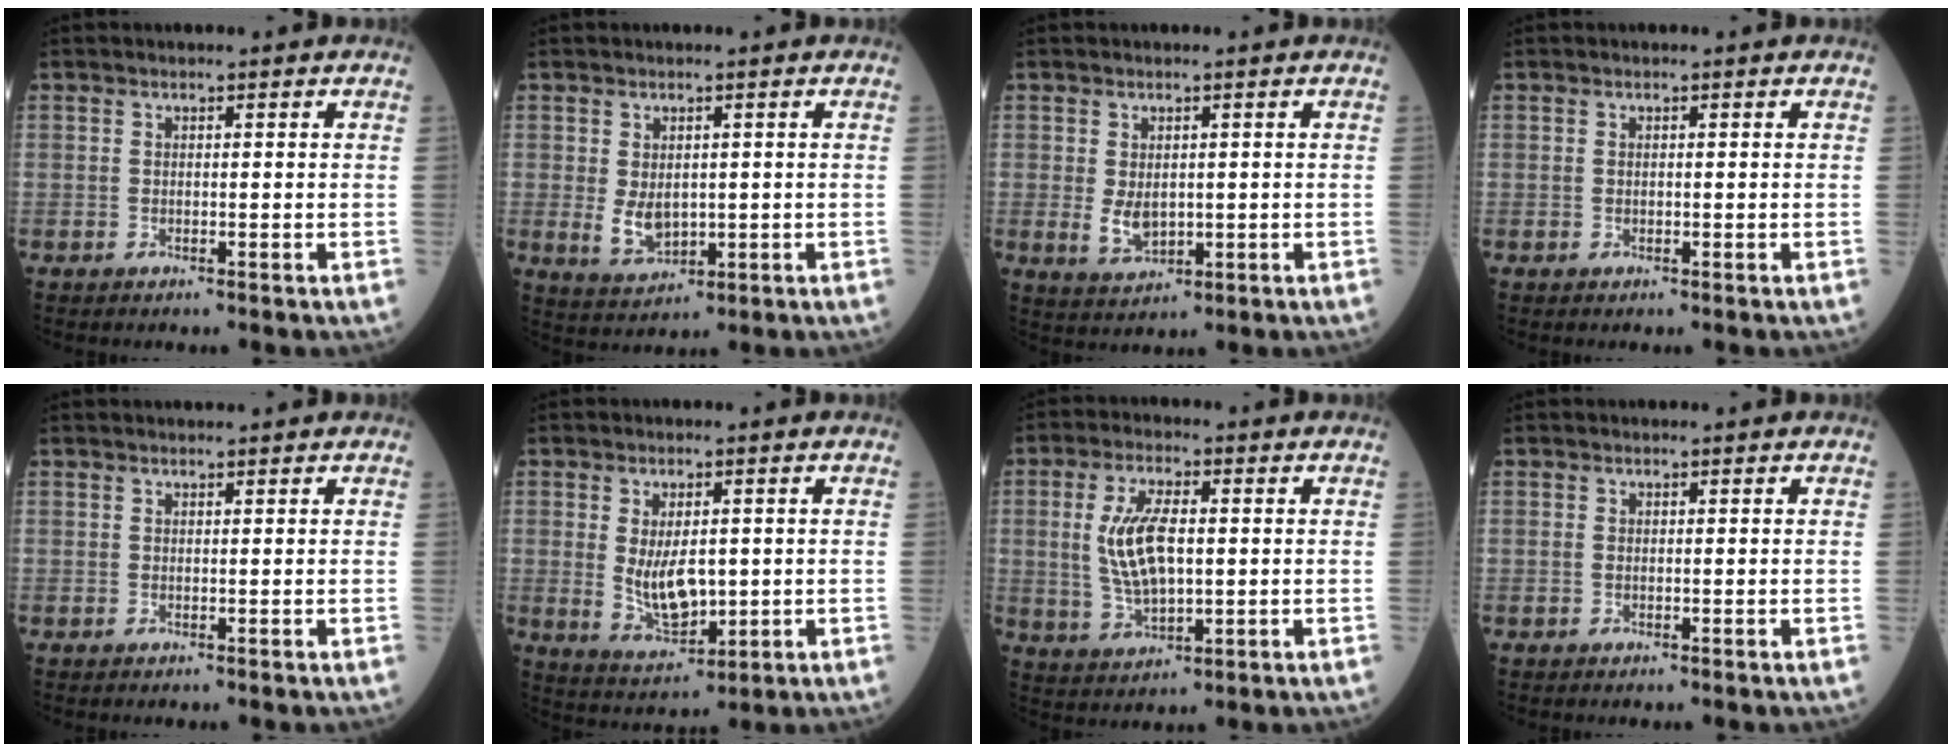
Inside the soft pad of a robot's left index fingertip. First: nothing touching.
{"total": 4.4, "force": [0.0, 2.9, 3.4], "torque": [-0.070, -0.007, 0.014]}
{"total": 3.8, "force": [-0.1, 2.4, 3.0], "torque": [-0.061, -0.008, 0.010]}
{"total": 0.0}
{"total": 1.3, "force": [1.3, 0.0, 0.4], "torque": [-0.006, 0.014, 0.023]}
{"total": 7.2, "force": [0.1, 3.4, 6.4], "torque": [-0.123, -0.011, 0.015]}
{"total": 9.0, "force": [0.8, 3.4, 8.3], "torque": [-0.179, 0.005, 0.020]}
{"total": 0.0}